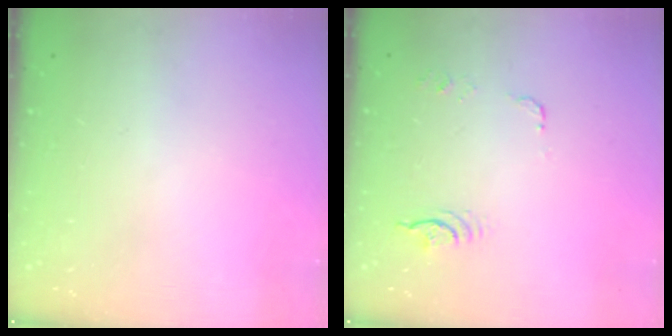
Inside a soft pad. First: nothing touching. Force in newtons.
{"total": 14.8, "press": 7.2, "slide": 12.9}